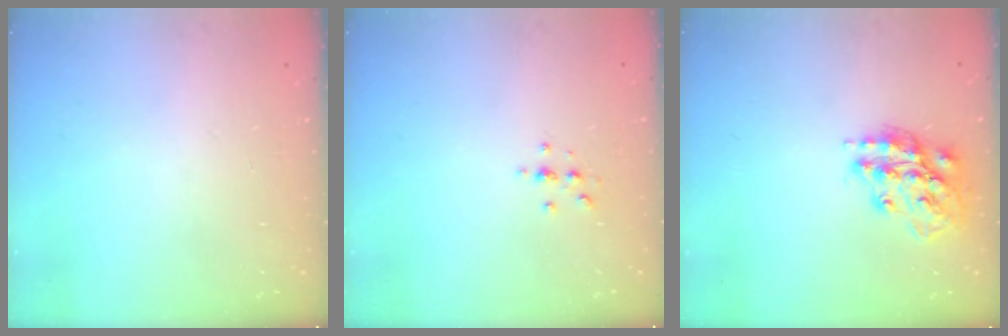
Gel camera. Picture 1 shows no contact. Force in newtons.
{"total": 3.0, "press": 3.0, "slide": 0.3}
{"total": 16.1, "press": 16.1, "slide": 1.5}